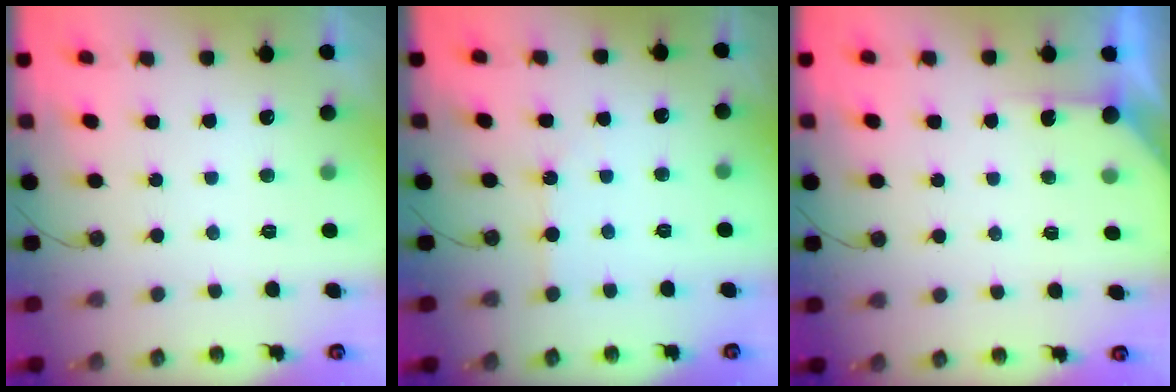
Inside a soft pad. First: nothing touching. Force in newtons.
{"total": 1.4, "press": 1.3, "slide": 0.3}
{"total": 3.1, "press": 3.1, "slide": 0.4}